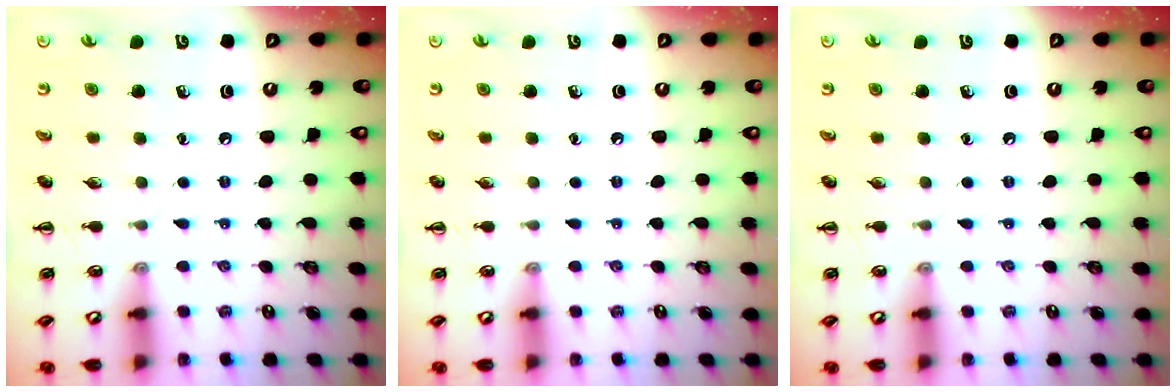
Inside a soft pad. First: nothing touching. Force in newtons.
{"total": 0.0}
{"total": 0.0}